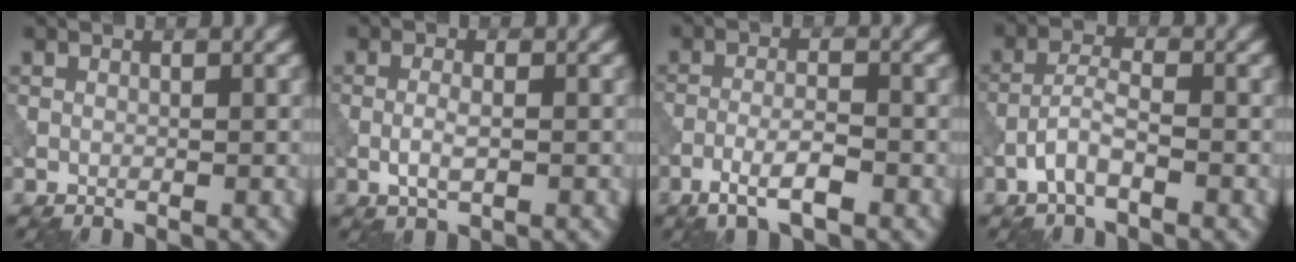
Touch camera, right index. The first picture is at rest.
{"total": 1.9, "force": [-0.5, 0.6, 1.7], "torque": [-0.039, -0.001, -0.013]}
{"total": 3.6, "force": [-2.1, 0.8, 2.8], "torque": [-0.057, 0.005, -0.045]}
{"total": 2.7, "force": [-1.5, 0.8, 2.1], "torque": [-0.044, 0.009, -0.038]}